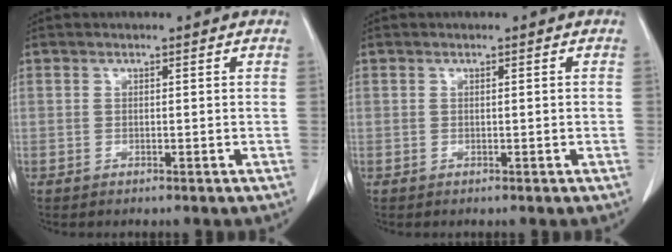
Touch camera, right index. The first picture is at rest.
{"total": 0.0}